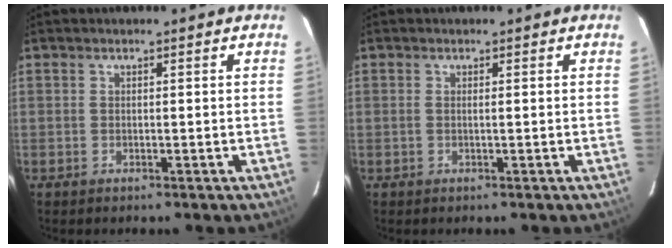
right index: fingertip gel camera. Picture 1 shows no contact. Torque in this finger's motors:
{"motor_torque": [-0.19, 0.14, -0.08, 0.00]}